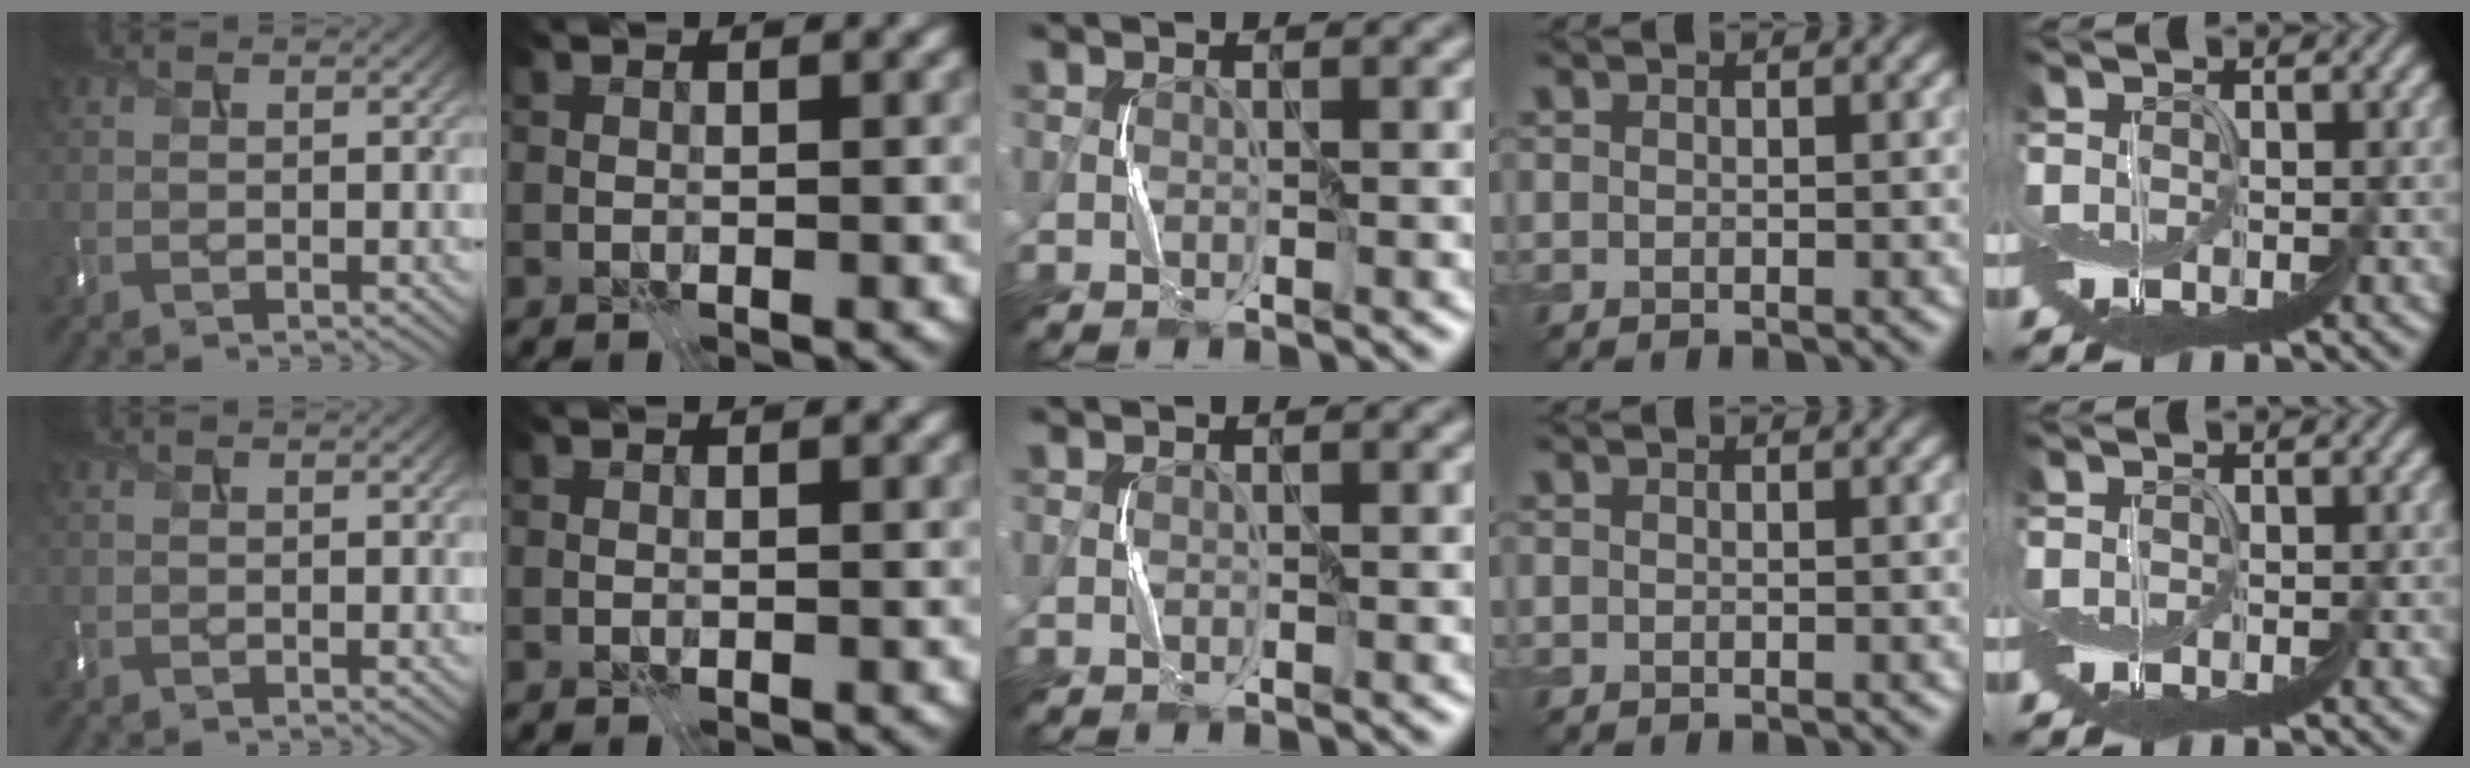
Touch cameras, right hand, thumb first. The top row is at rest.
{}